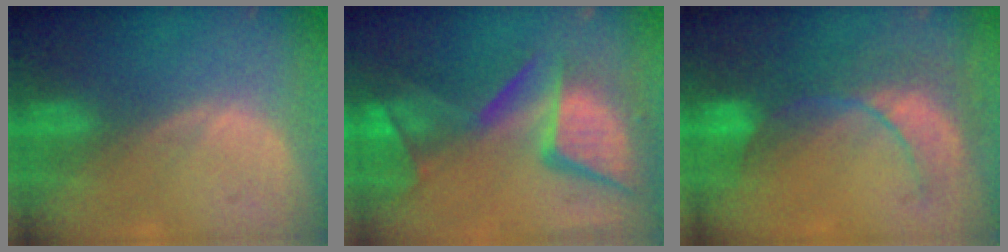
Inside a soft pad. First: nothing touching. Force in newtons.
{"total": 13.6, "press": 11.1, "slide": 7.9}
{"total": 8.4, "press": 7.8, "slide": 3.1}